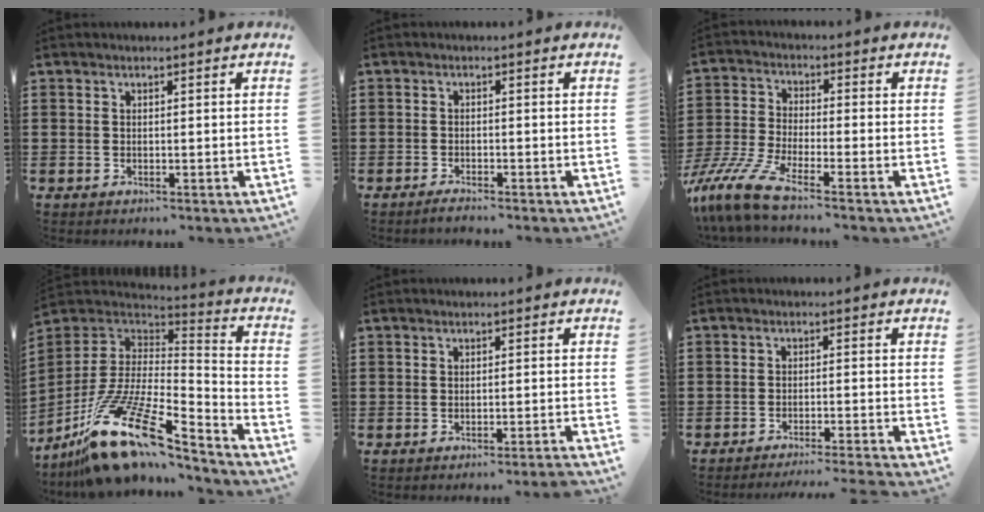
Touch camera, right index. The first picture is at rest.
{"total": 1.4, "force": [-1.3, -0.2, 0.2], "torque": [-0.008, -0.004, -0.024]}
{"total": 8.0, "force": [-6.5, 0.3, 4.6], "torque": [-0.130, -0.017, -0.137]}
{"total": 16.1, "force": [-8.8, 5.8, 12.2], "torque": [-0.254, 0.010, -0.159]}
{"total": 1.3, "force": [-1.1, -0.4, 0.5], "torque": [-0.009, 0.000, -0.022]}
{"total": 2.7, "force": [-2.5, -0.8, 0.6], "torque": [-0.013, -0.005, -0.052]}